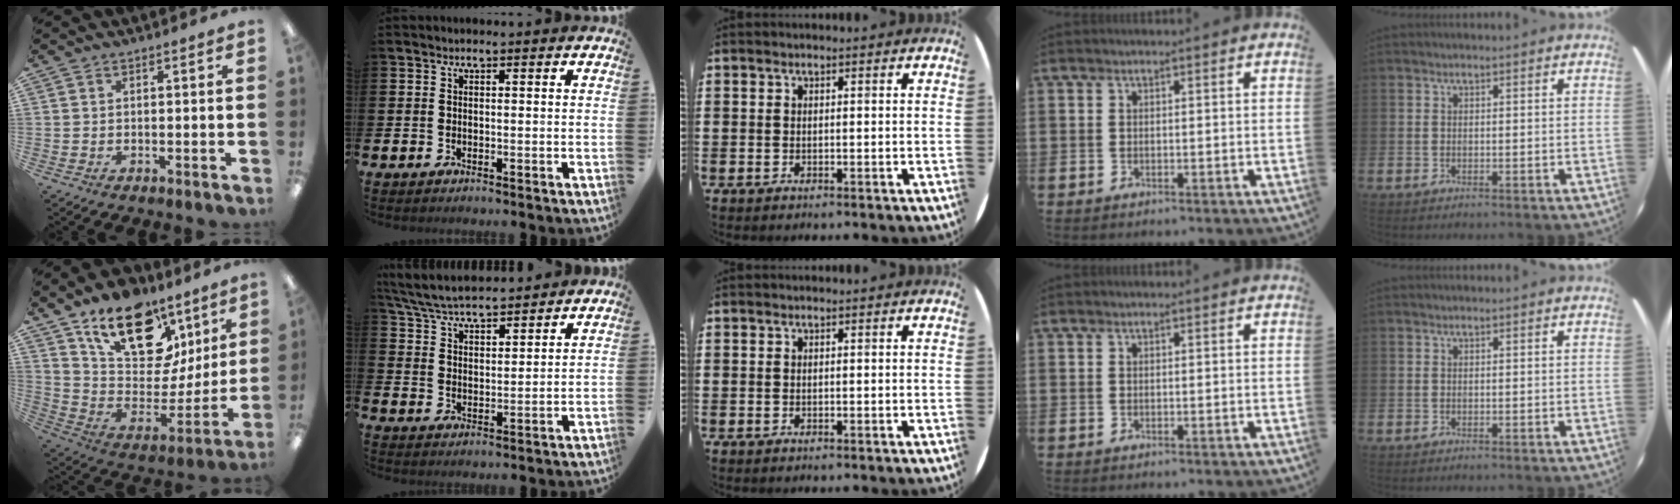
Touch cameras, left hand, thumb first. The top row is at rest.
{"thumb": {"total": 21.6, "force": [14.1, 11.5, 11.7], "torque": [-0.188, -0.085, 0.253]}, "index": {"total": 5.9, "force": [5.8, 0.7, 1.0], "torque": [-0.047, -0.032, 0.103]}}